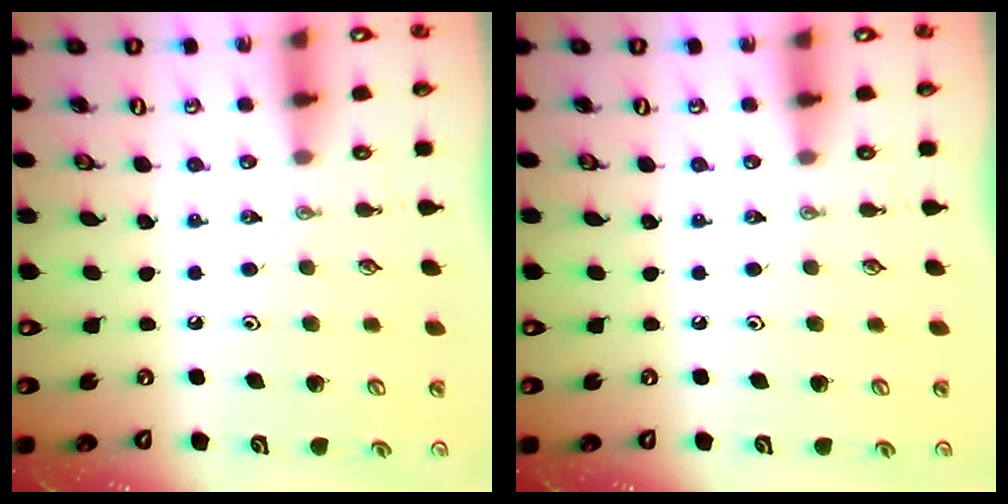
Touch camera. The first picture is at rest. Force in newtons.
{"total": 0.0}